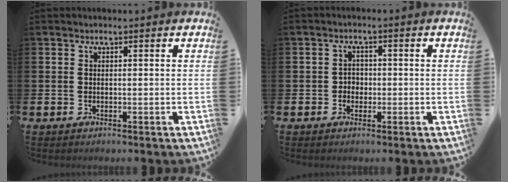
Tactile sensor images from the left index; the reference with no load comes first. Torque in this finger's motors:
{"motor_torque": [-0.29, 0.07, 0.00, 0.00]}